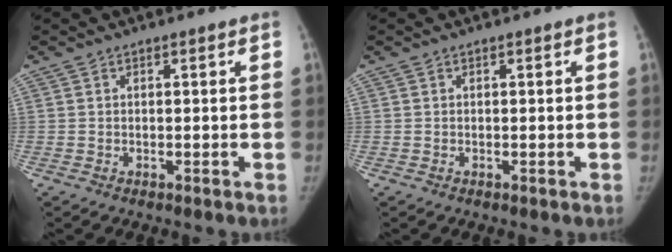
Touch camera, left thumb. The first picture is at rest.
{"total": 0.0}